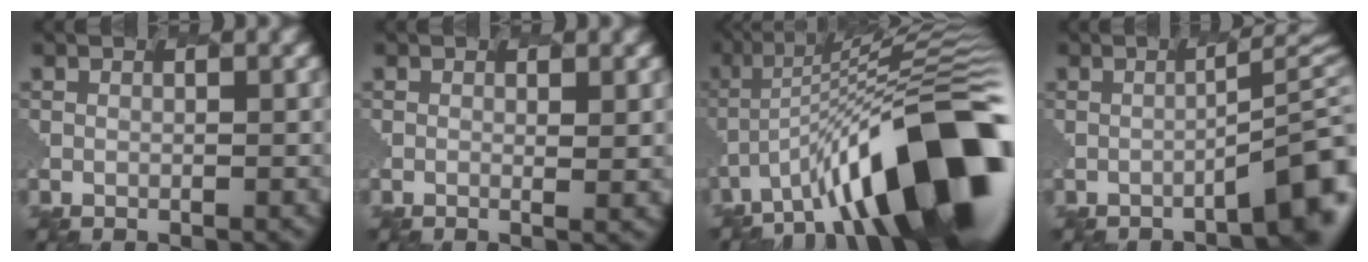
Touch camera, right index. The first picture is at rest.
{"total": 0.7, "force": [0.3, -0.1, 0.7], "torque": [-0.011, 0.001, -0.004]}
{"total": 14.6, "force": [-7.1, 4.3, 12.0], "torque": [-0.168, 0.032, -0.131]}
{"total": 6.7, "force": [-2.1, 1.7, 6.1], "torque": [-0.066, 0.002, -0.036]}